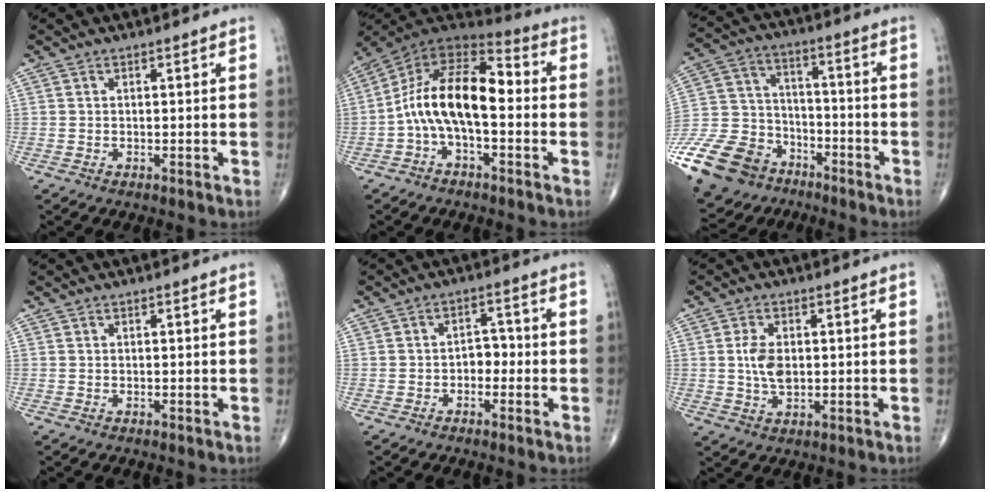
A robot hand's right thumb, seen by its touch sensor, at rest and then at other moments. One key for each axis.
{"total": 15.8, "fx": -1.5, "fy": 7.9, "fz": 13.6, "tx": -0.224, "ty": 0.054, "tz": -0.039}
{"total": 21.6, "fx": -13.1, "fy": 14.4, "fz": 9.2, "tx": -0.198, "ty": 0.058, "tz": -0.229}
{"total": 0.0}
{"total": 3.3, "fx": -1.0, "fy": 2.4, "fz": 2.1, "tx": -0.013, "ty": 0.018, "tz": -0.025}
{"total": 5.4, "fx": 0.3, "fy": 3.1, "fz": 4.4, "tx": -0.084, "ty": -0.004, "tz": 0.008}